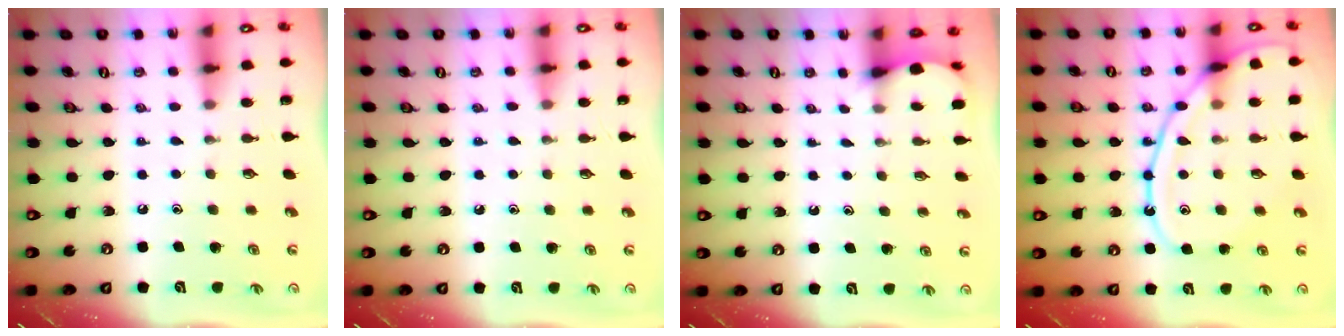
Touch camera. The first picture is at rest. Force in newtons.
{"total": 3.9, "press": 3.9, "slide": 0.5}
{"total": 2.8, "press": 2.8, "slide": 0.3}
{"total": 14.8, "press": 14.8, "slide": 1.2}